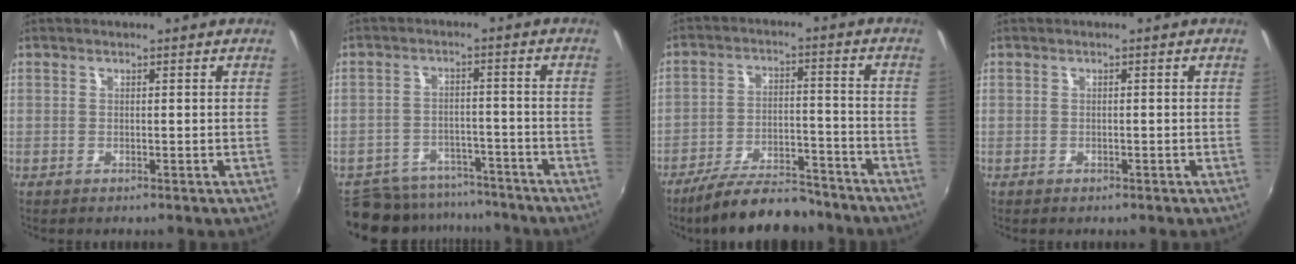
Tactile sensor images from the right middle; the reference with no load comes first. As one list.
[{"total": 12.6, "force": [-11.0, 5.3, 3.2], "torque": [-0.085, 0.009, -0.152]}, {"total": 14.8, "force": [-12.5, 4.0, 6.8], "torque": [-0.135, -0.004, -0.192]}, {"total": 1.1, "force": [-0.8, 0.6, 0.5], "torque": [-0.011, -0.003, -0.011]}]